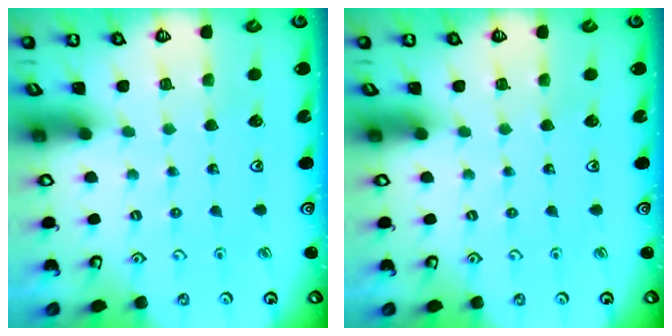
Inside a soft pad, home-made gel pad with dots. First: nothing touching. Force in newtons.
{"total": 0.0}